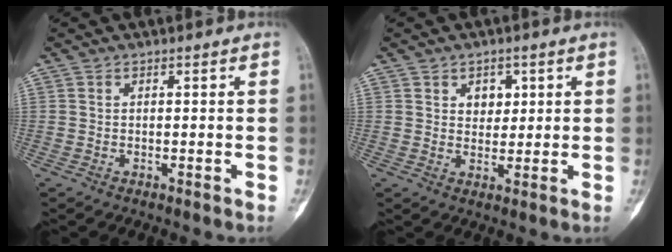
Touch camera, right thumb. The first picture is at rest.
{"total": 3.7, "force": [1.4, 2.9, 1.9], "torque": [-0.003, -0.007, 0.020]}